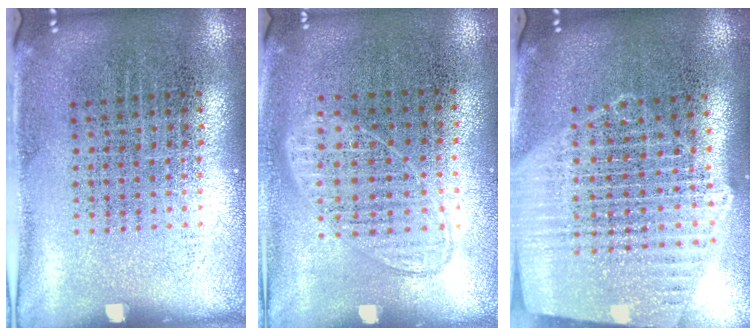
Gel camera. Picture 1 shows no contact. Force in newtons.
{"total": 0.9, "press": 0.9, "slide": 0.3}
{"total": 2.1, "press": 1.9, "slide": 1.0}